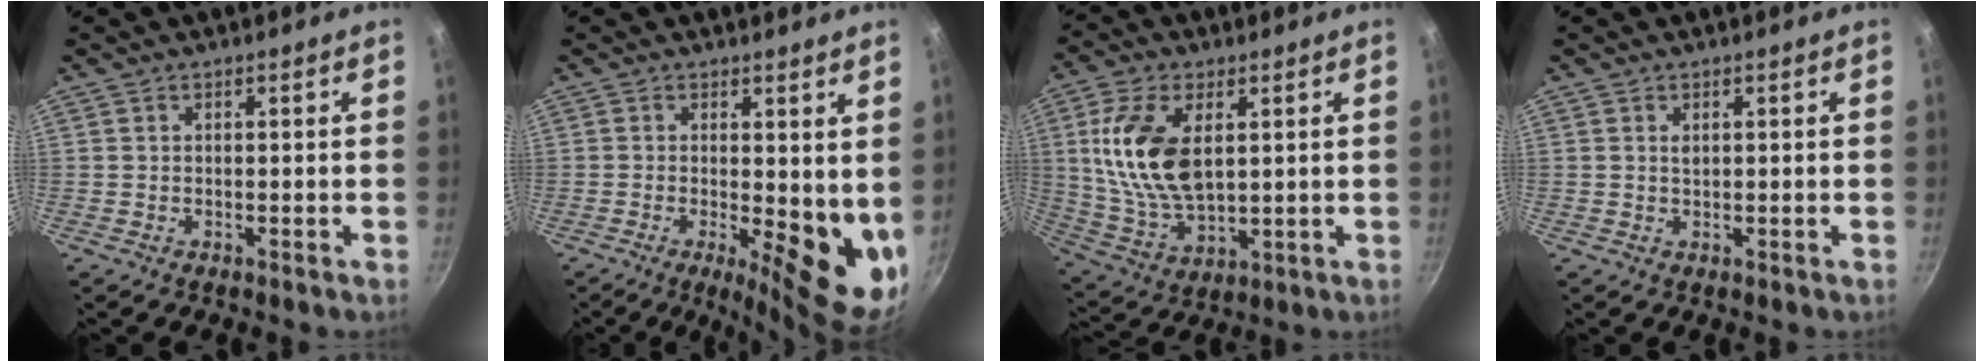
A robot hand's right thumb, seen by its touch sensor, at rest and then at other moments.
{"total": 12.3, "force": [-0.4, 4.6, 11.4], "torque": [-0.128, -0.023, 0.003]}
{"total": 15.6, "force": [3.4, 8.7, 12.5], "torque": [-0.232, -0.015, 0.075]}
{"total": 1.0, "force": [0.4, 0.6, 0.7], "torque": [-0.011, 0.001, 0.007]}